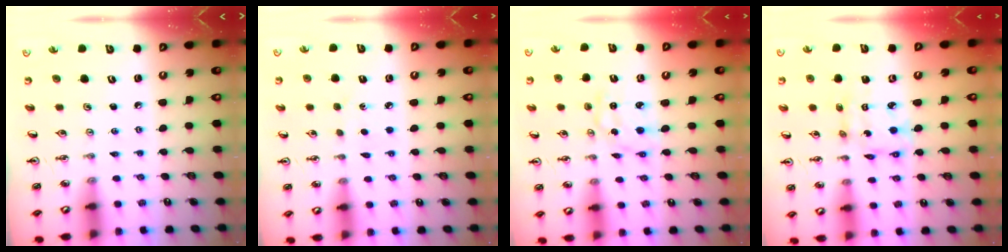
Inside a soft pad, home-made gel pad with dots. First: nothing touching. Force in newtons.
{"total": 3.7, "press": 3.7, "slide": 0.5}
{"total": 2.3, "press": 2.3, "slide": 0.2}
{"total": 8.2, "press": 8.2, "slide": 0.6}